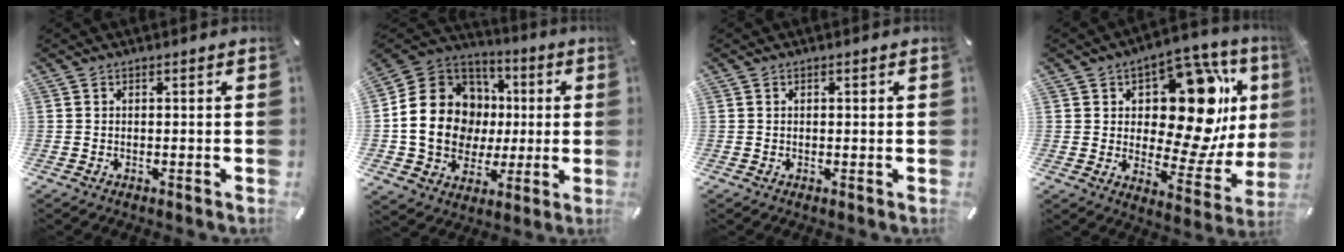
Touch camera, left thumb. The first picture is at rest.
{"total": 20.0, "force": [-0.5, 17.5, 9.8], "torque": [-0.191, 0.002, 0.009]}
{"total": 0.6, "force": [0.1, 0.4, 0.5], "torque": [-0.010, 0.001, 0.001]}
{"total": 21.7, "force": [7.2, 11.6, 16.8], "torque": [-0.227, -0.050, 0.114]}